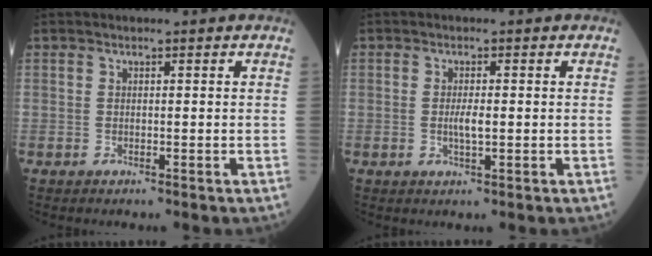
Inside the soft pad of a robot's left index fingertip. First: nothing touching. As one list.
[{"total": 2.2, "force": [-0.1, 0.4, 2.2], "torque": [-0.046, -0.001, -0.001]}]